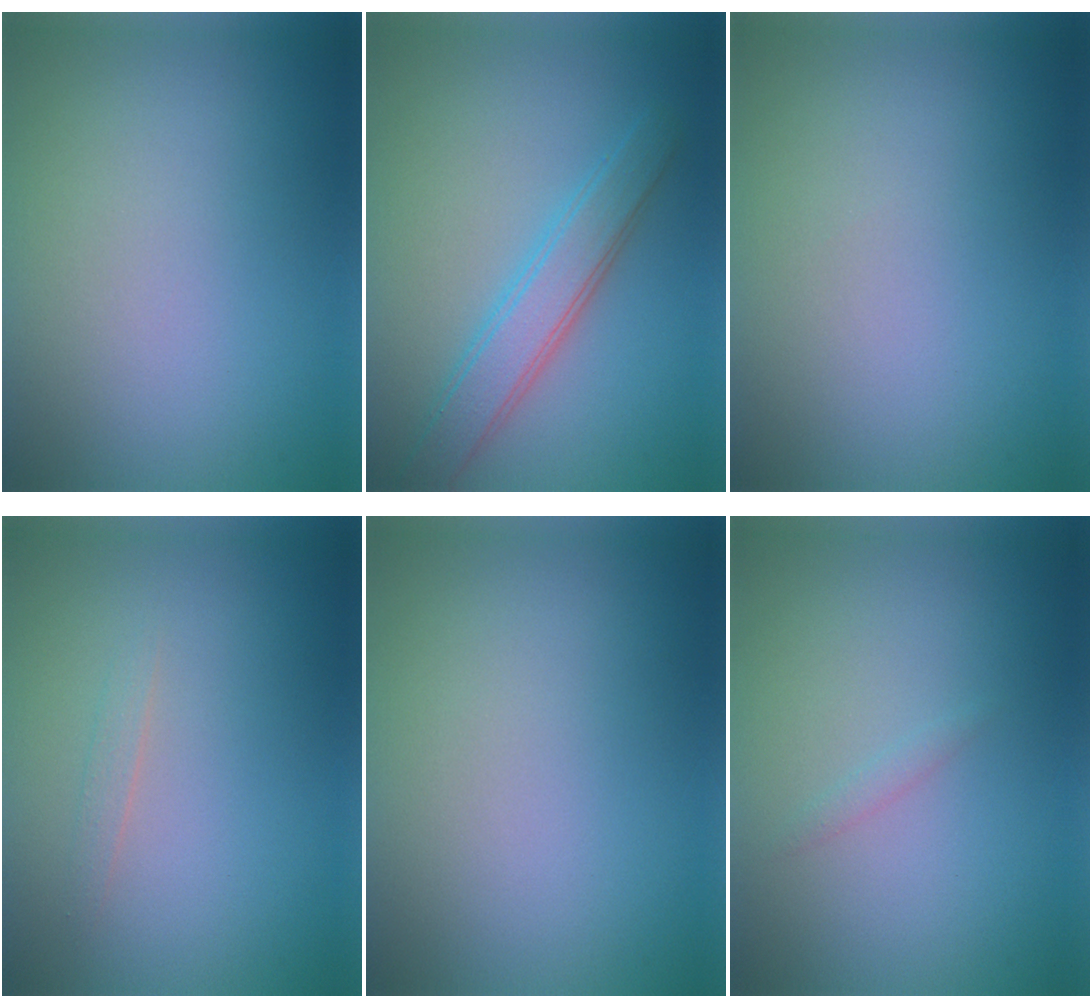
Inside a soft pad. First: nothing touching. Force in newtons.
{"total": 3.7, "press": 3.7, "slide": 0.2}
{"total": 0.0}
{"total": 0.7, "press": 0.7, "slide": 0.1}
{"total": 0.0}
{"total": 0.6, "press": 0.6, "slide": 0.0}